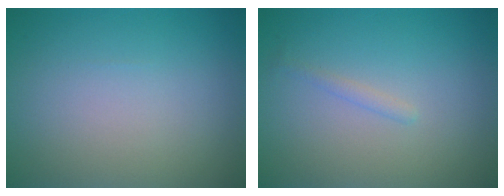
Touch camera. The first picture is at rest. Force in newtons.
{"total": 0.7, "press": 0.7, "slide": 0.1}